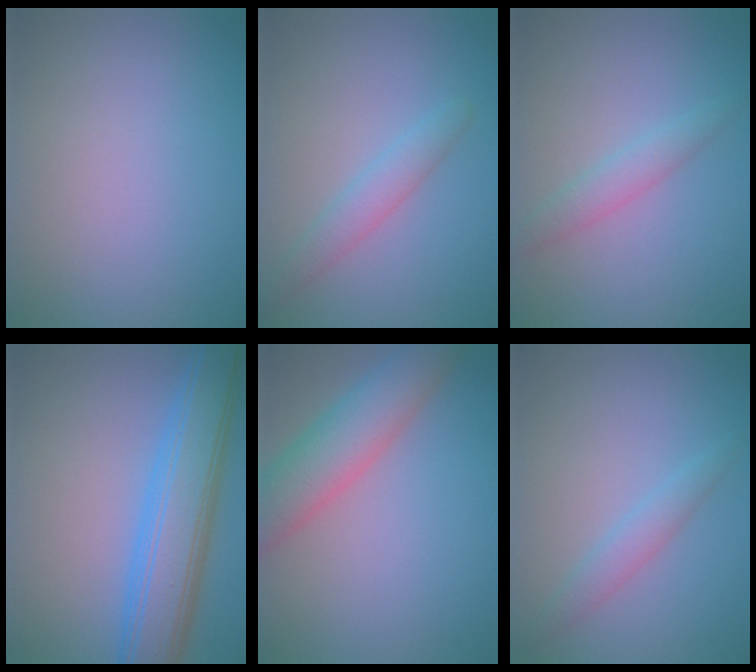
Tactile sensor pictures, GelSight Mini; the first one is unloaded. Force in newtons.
{"total": 2.4, "press": 2.4, "slide": 0.2}
{"total": 2.0, "press": 2.0, "slide": 0.0}
{"total": 7.8, "press": 7.8, "slide": 0.1}
{"total": 6.0, "press": 5.9, "slide": 0.4}
{"total": 1.8, "press": 1.8, "slide": 0.0}